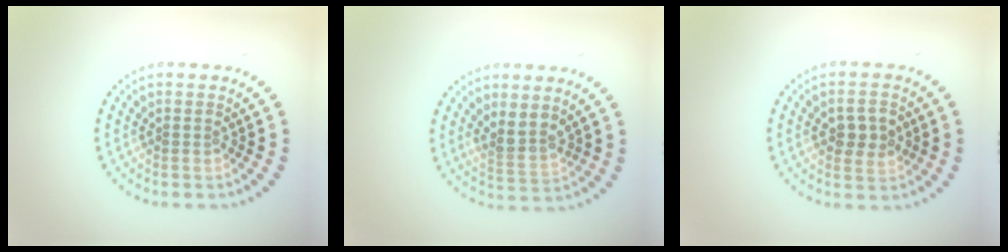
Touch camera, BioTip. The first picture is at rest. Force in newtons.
{"total": 2.4, "press": 2.0, "slide": 1.4}
{"total": 2.7, "press": 2.7, "slide": 0.0}